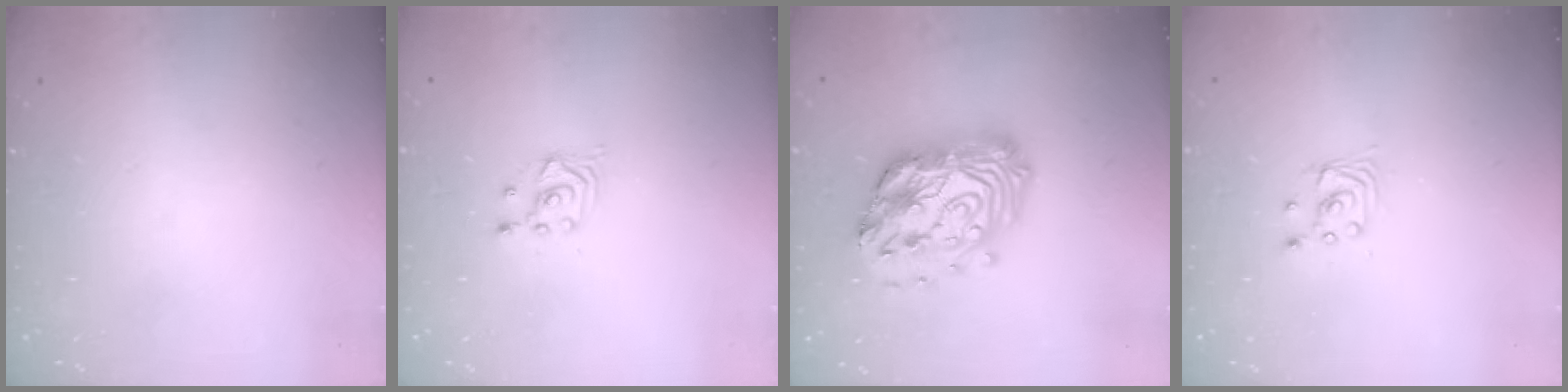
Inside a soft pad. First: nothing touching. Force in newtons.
{"total": 2.4, "press": 2.3, "slide": 0.2}
{"total": 21.7, "press": 21.5, "slide": 2.2}
{"total": 2.8, "press": 2.8, "slide": 0.1}